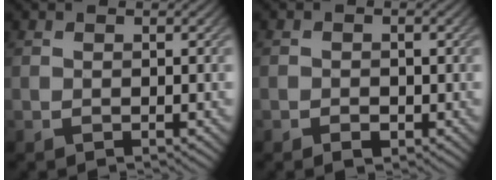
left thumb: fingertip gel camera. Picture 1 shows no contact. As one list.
[{"total": 1.6, "force": [-0.7, 1.1, 0.9], "torque": [-0.011, -0.006, -0.011]}]